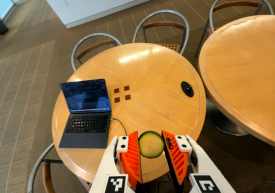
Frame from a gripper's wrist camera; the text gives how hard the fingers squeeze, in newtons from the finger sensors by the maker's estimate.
{"total": 7.6, "left": 7.2, "right": 8.0}